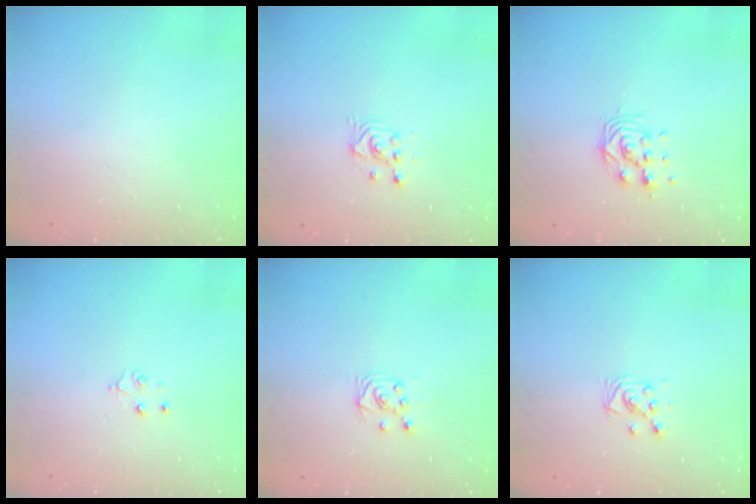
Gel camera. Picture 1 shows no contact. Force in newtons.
{"total": 2.5, "press": 2.5, "slide": 0.1}
{"total": 8.4, "press": 8.3, "slide": 0.8}
{"total": 3.3, "press": 3.3, "slide": 0.2}
{"total": 5.1, "press": 5.1, "slide": 0.5}
{"total": 4.8, "press": 4.8, "slide": 0.5}